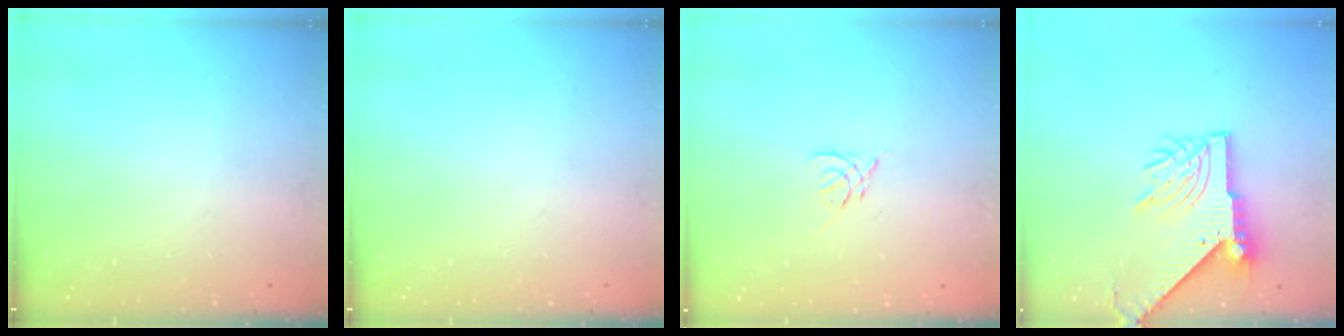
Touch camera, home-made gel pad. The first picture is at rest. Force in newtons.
{"total": 0.0}
{"total": 1.3, "press": 1.2, "slide": 0.6}
{"total": 11.5, "press": 11.4, "slide": 1.3}